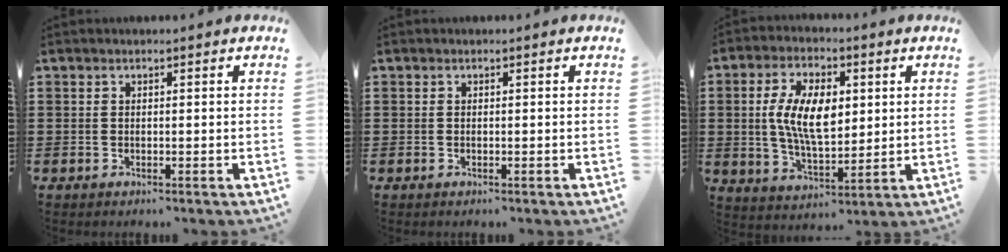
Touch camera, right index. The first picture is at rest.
{"total": 0.0}
{"total": 10.0, "force": [1.4, 4.9, 8.6], "torque": [-0.179, 0.012, 0.022]}